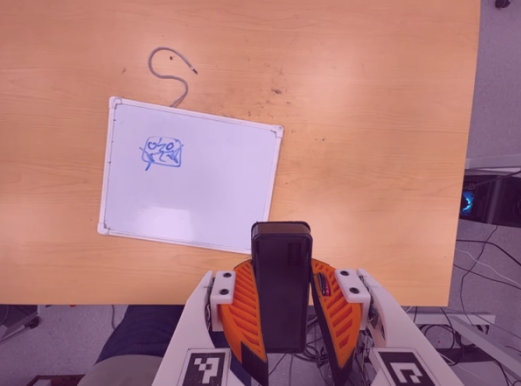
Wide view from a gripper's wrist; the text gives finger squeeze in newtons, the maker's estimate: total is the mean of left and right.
{"total": 9.8, "left": 8.0, "right": 11.7}